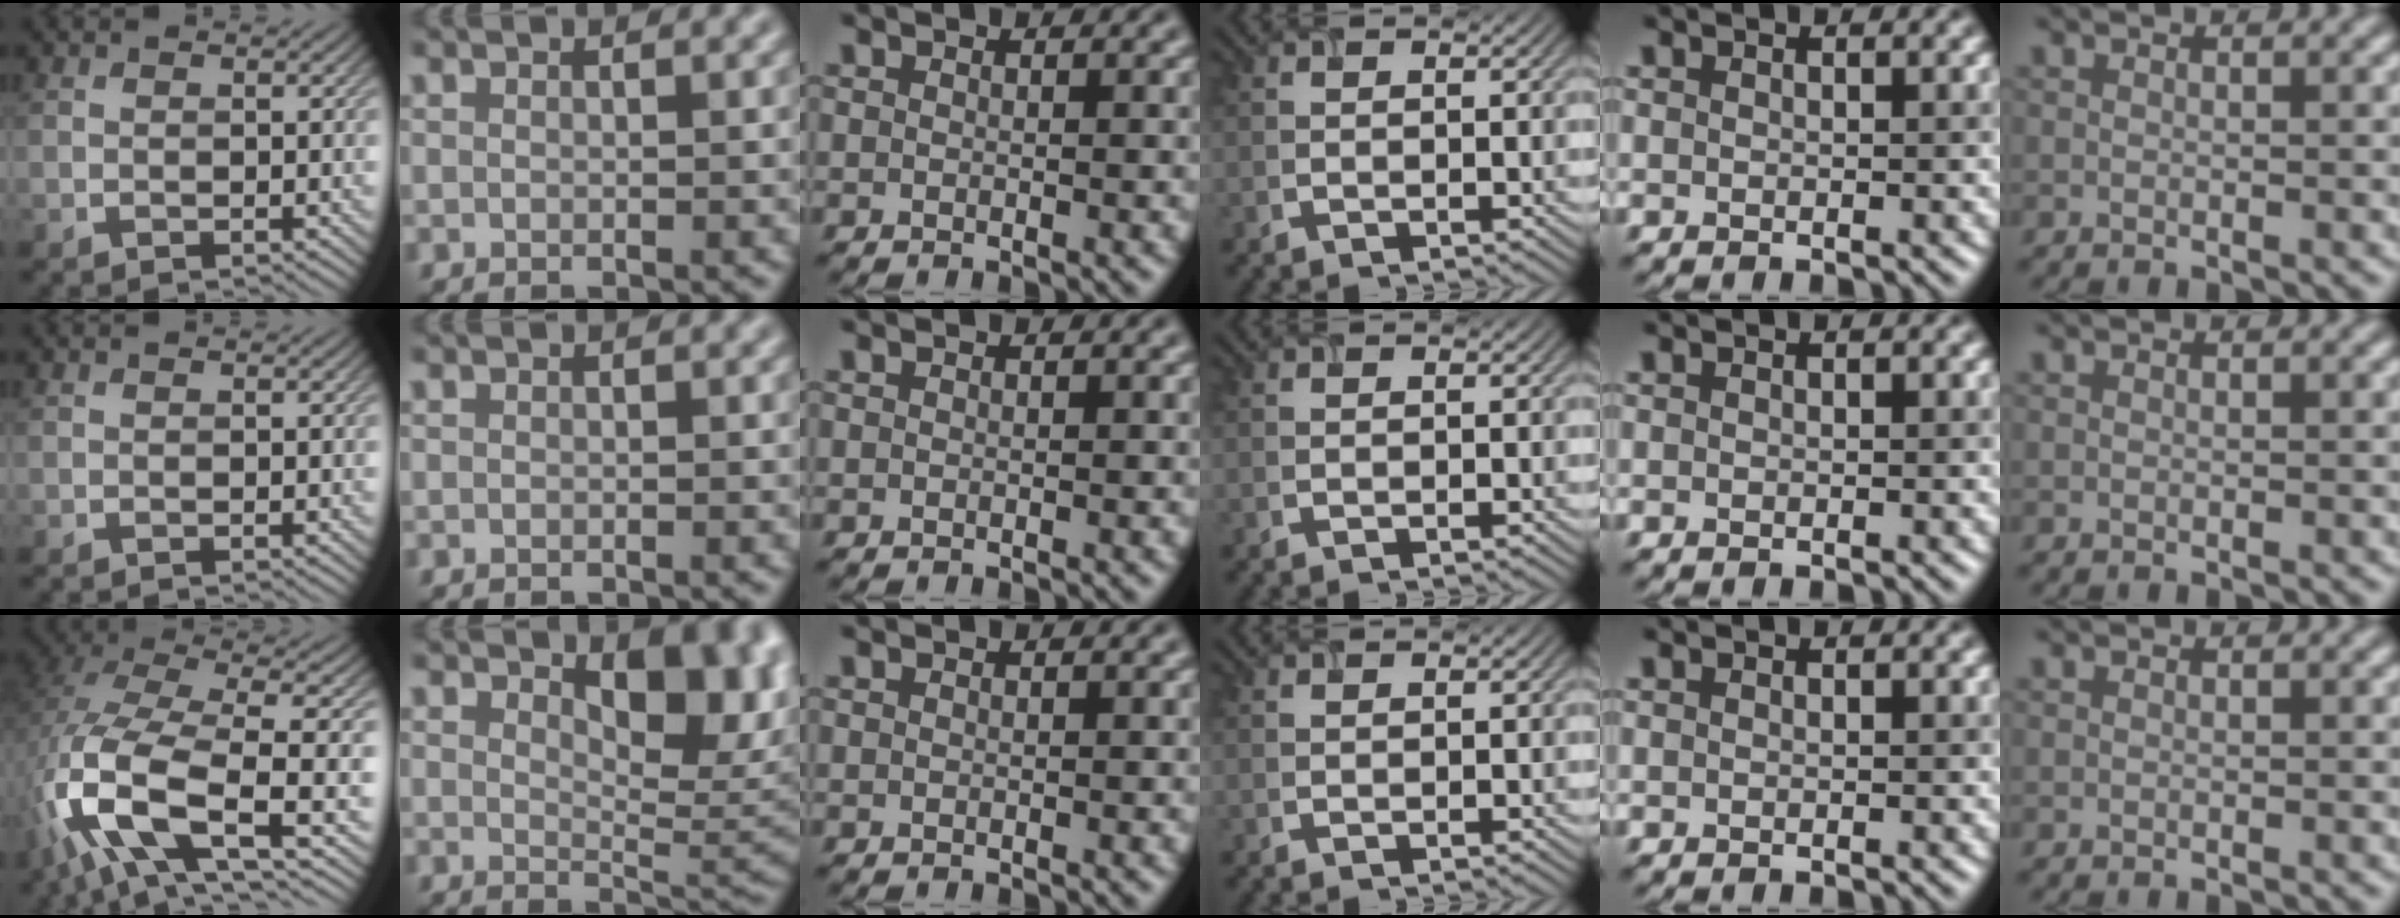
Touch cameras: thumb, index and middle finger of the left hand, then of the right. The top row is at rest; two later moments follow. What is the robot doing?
{"motion": "open", "object": "airpods case & airpods"}